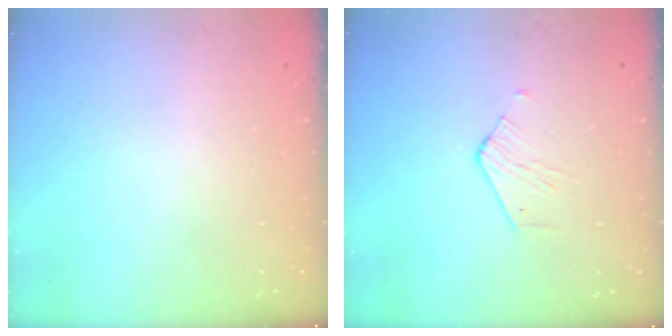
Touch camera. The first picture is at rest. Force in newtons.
{"total": 2.5, "press": 2.5, "slide": 0.2}